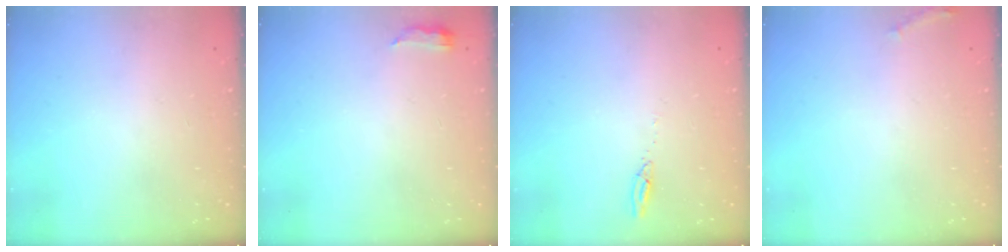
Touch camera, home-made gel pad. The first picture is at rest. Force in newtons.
{"total": 4.0, "press": 3.7, "slide": 1.3}
{"total": 2.7, "press": 2.7, "slide": 0.2}
{"total": 5.1, "press": 4.8, "slide": 1.8}